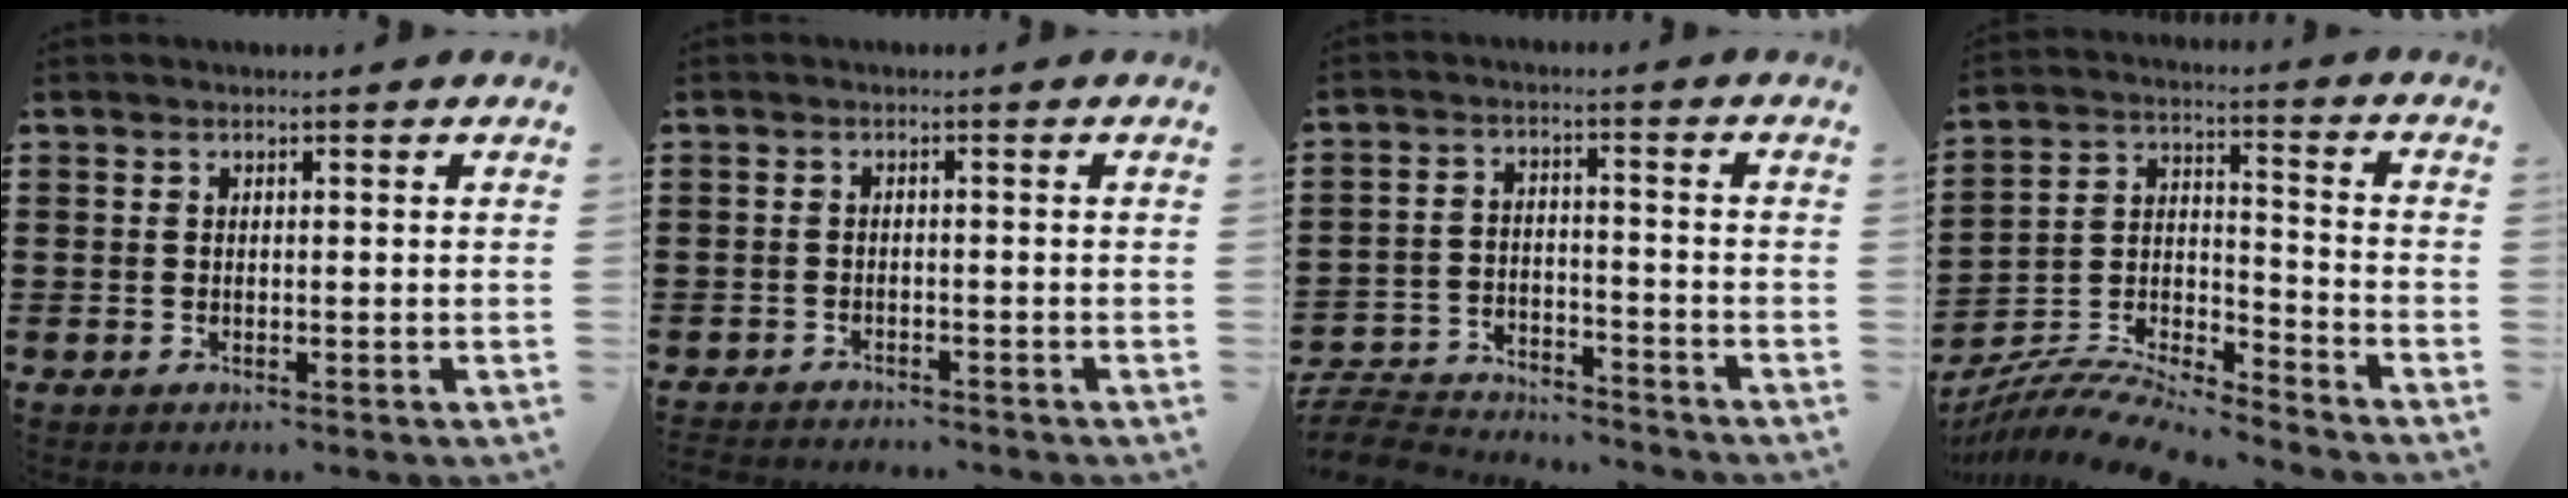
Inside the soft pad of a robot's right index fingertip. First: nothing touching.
{"total": 1.5, "force": [-1.5, 0.1, -0.1], "torque": [-0.003, 0.001, -0.033]}
{"total": 6.1, "force": [-6.0, 0.8, 1.0], "torque": [-0.031, 0.005, -0.122]}
{"total": 8.8, "force": [-8.4, 0.8, 2.3], "torque": [-0.044, 0.003, -0.168]}